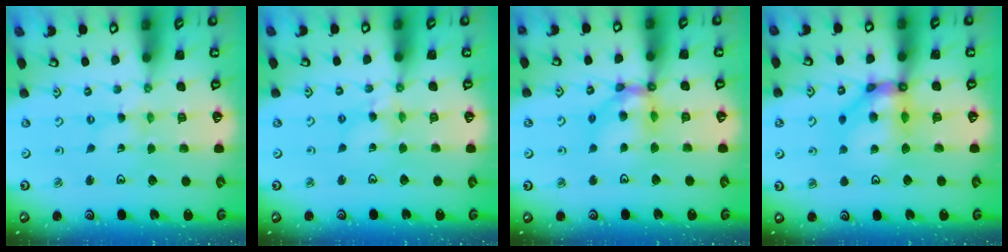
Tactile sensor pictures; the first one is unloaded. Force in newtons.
{"total": 5.6, "press": 5.6, "slide": 0.5}
{"total": 12.5, "press": 12.5, "slide": 1.2}
{"total": 11.2, "press": 11.2, "slide": 1.0}